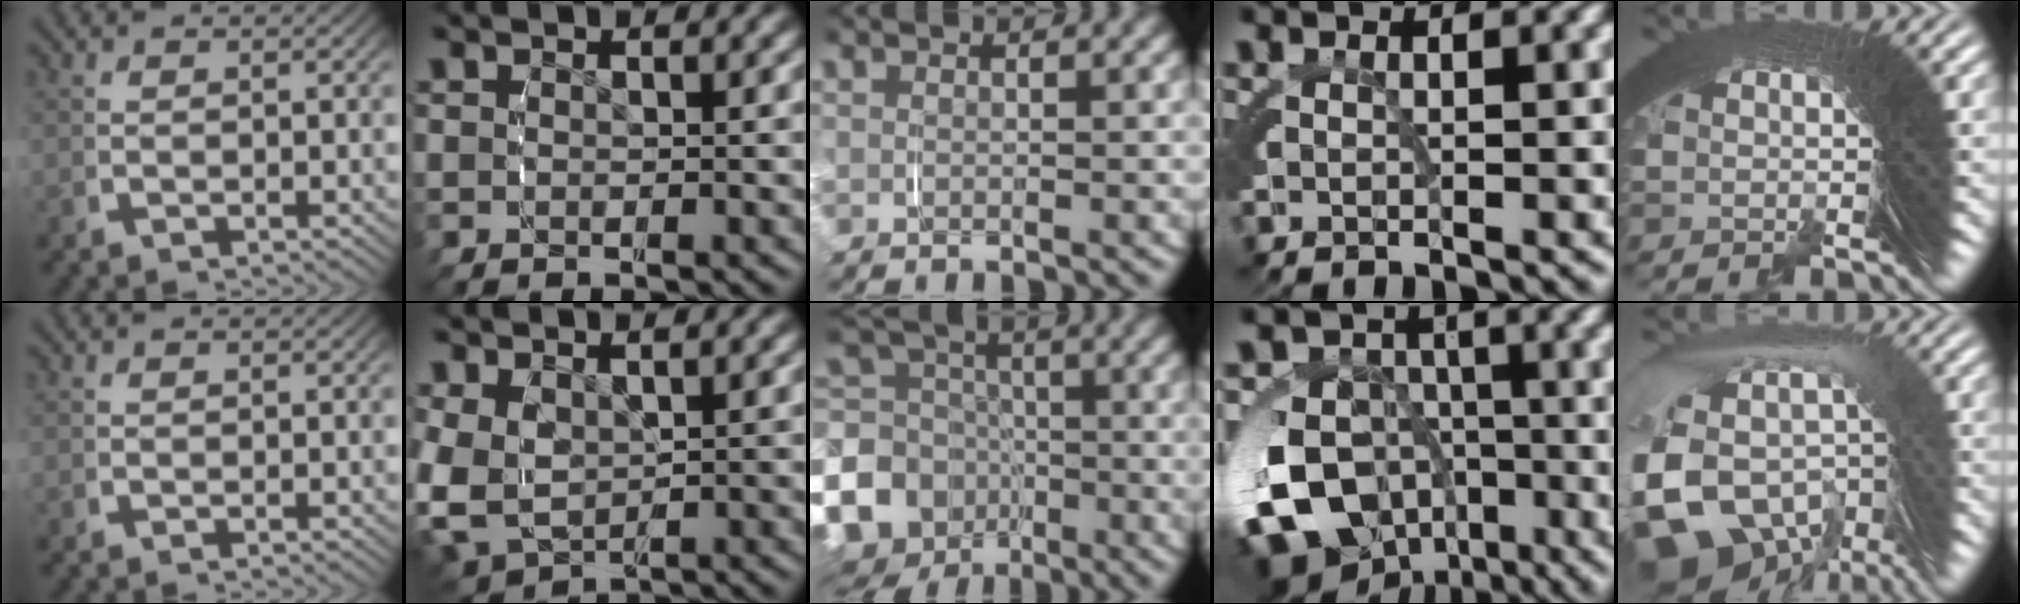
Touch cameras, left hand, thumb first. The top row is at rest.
{"index": {"total": 7.1, "force": [-0.5, 6.3, 3.3], "torque": [-0.120, -0.040, 0.004]}, "middle": {"total": 14.8, "force": [-5.8, 13.0, 4.0], "torque": [-0.110, -0.075, -0.102]}, "ring": {"total": 16.8, "force": [-6.0, 13.7, 7.5], "torque": [-0.165, -0.085, -0.079]}, "little": {"total": 13.1, "force": [-2.4, 10.2, 7.8], "torque": [-0.204, -0.051, -0.021]}}